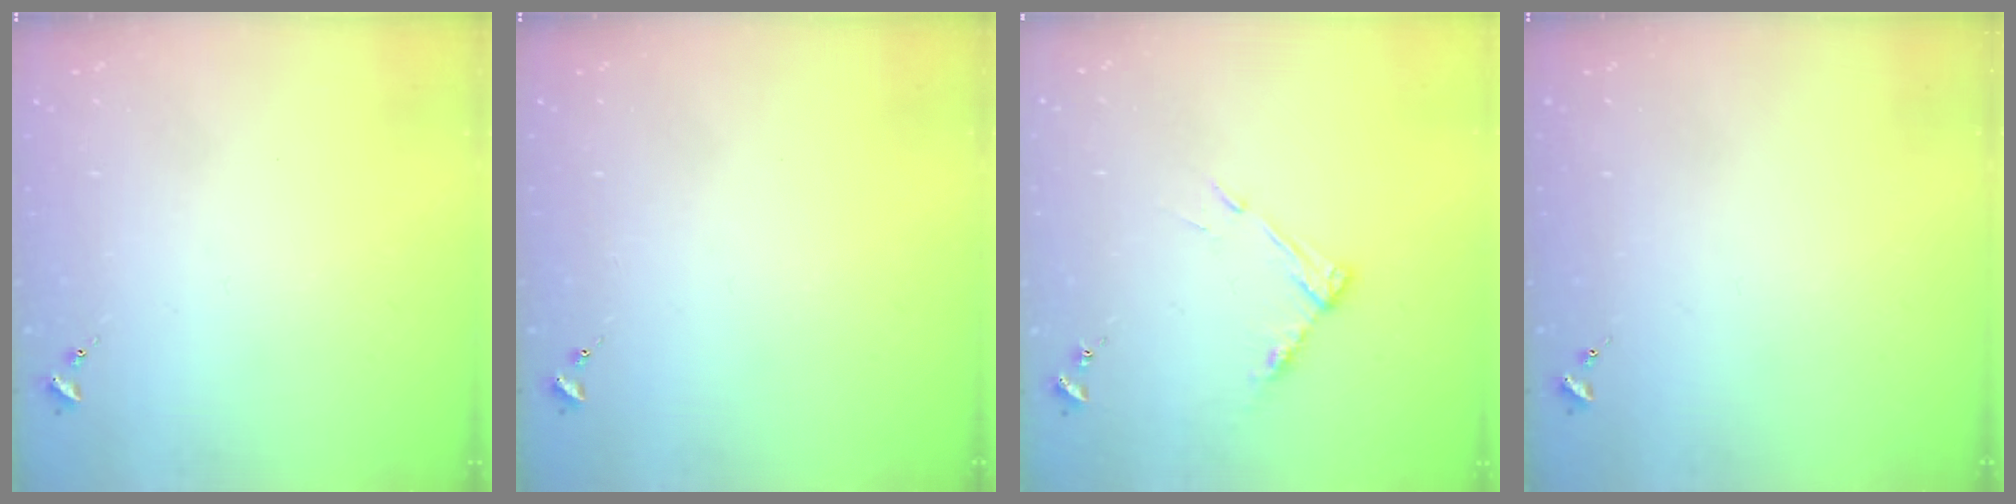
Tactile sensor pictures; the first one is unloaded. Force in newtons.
{"total": 0.0}
{"total": 8.1, "press": 8.1, "slide": 0.6}
{"total": 0.0}